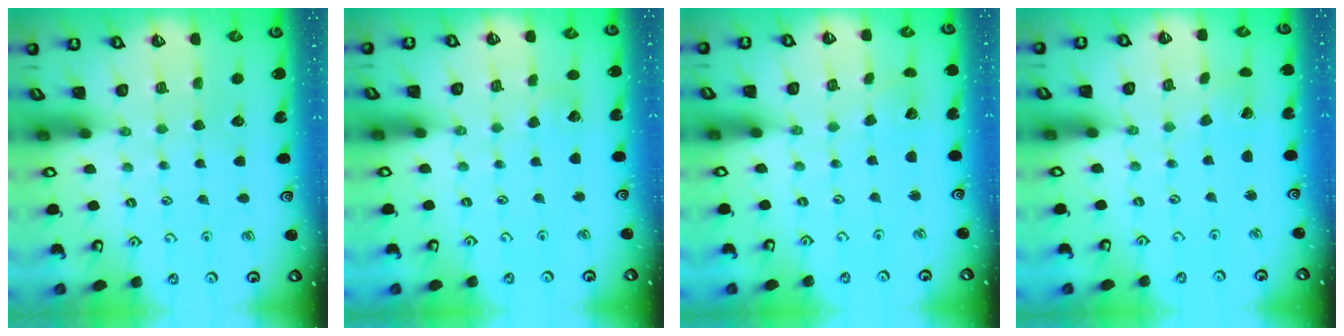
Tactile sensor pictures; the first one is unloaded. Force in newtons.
{"total": 2.3, "press": 2.3, "slide": 0.1}
{"total": 2.4, "press": 2.4, "slide": 0.2}
{"total": 0.0}